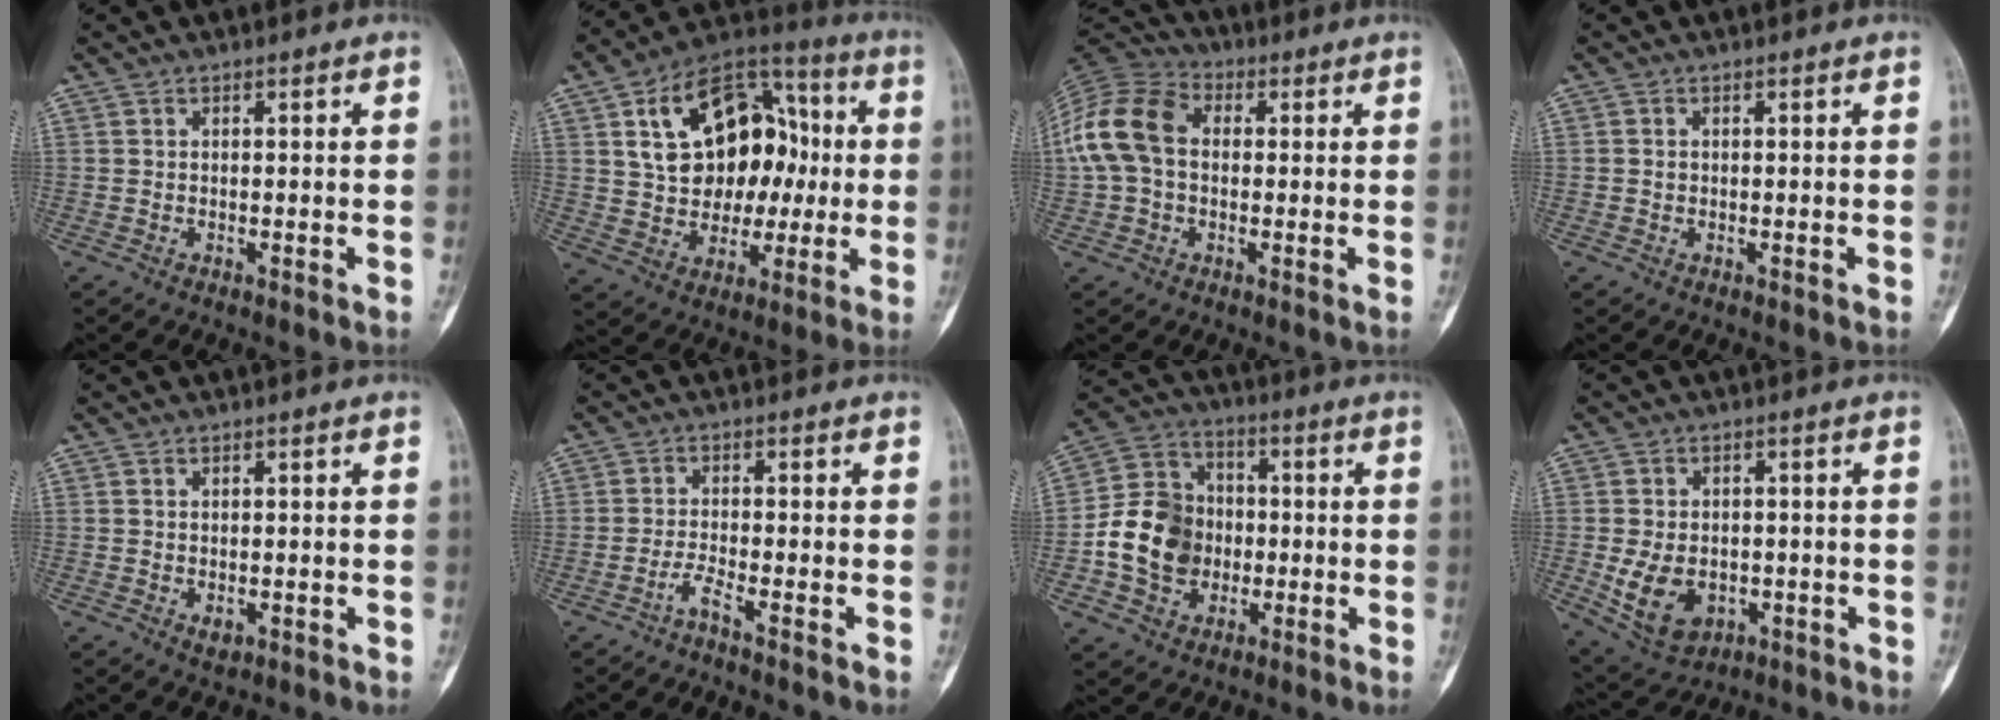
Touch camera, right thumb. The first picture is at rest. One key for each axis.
{"total": 20.9, "fx": 3.1, "fy": 14.3, "fz": 14.9, "tx": -0.193, "ty": 0.027, "tz": 0.055}
{"total": 13.1, "fx": 0.9, "fy": 9.4, "fz": 9.0, "tx": -0.183, "ty": 0.034, "tz": 0.008}
{"total": 0.7, "fx": 0.0, "fy": 0.6, "fz": 0.3, "tx": -0.005, "ty": 0.002, "tz": 0.001}
{"total": 1.7, "fx": -0.3, "fy": 1.2, "fz": 1.2, "tx": -0.011, "ty": -0.001, "tz": 0.000}
{"total": 2.1, "fx": -1.7, "fy": -0.4, "fz": 1.2, "tx": -0.035, "ty": 0.009, "tz": -0.036}
{"total": 14.6, "fx": -2.0, "fy": 12.2, "fz": 7.8, "tx": -0.115, "ty": 0.028, "tz": -0.040}
{"total": 9.8, "fx": -2.0, "fy": 7.1, "fz": 6.4, "tx": -0.101, "ty": 0.004, "tz": -0.014}